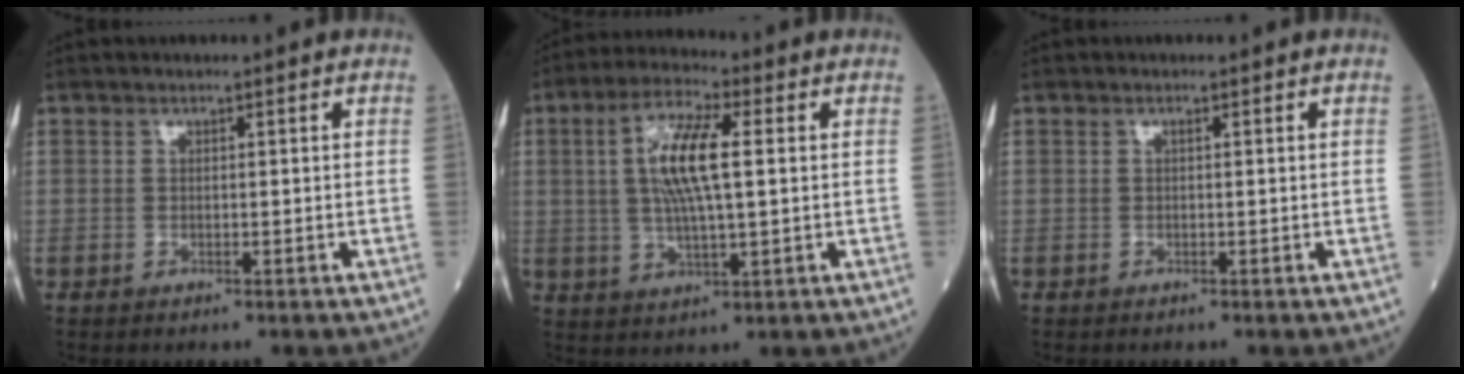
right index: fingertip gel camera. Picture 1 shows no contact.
{"total": 9.9, "force": [1.7, 2.1, 9.6], "torque": [-0.193, 0.009, 0.031]}
{"total": 0.0}